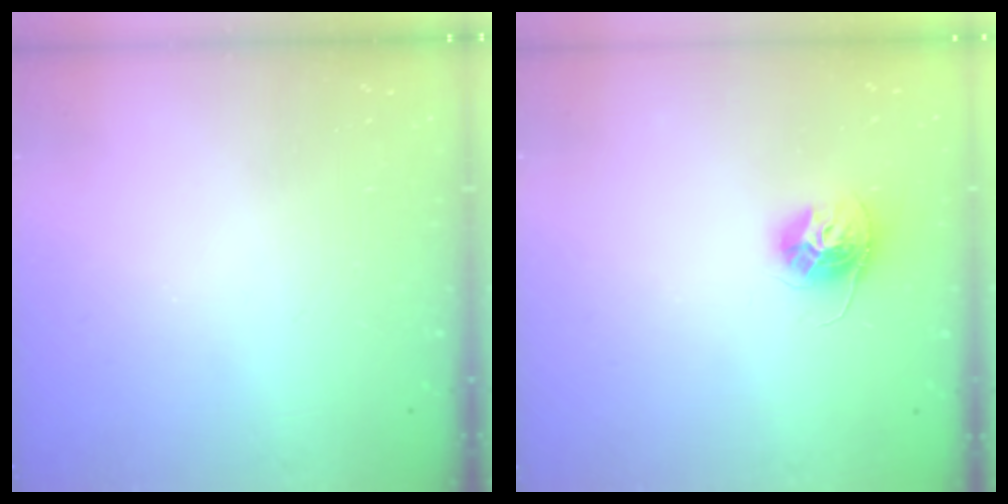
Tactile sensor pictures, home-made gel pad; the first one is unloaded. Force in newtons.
{"total": 11.3, "press": 11.2, "slide": 0.8}